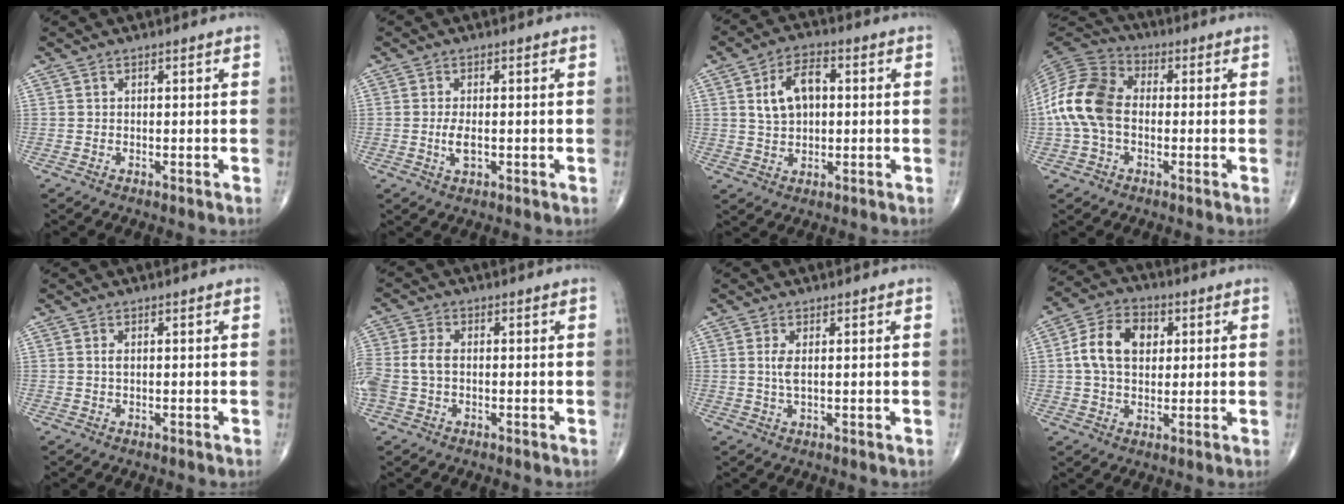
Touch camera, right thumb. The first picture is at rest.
{"total": 3.0, "force": [-0.4, 1.4, 2.6], "torque": [-0.054, -0.004, -0.007]}
{"total": 8.5, "force": [1.5, 5.2, 6.5], "torque": [-0.105, 0.011, 0.026]}
{"total": 13.4, "force": [-0.9, 9.2, 9.7], "torque": [-0.200, 0.035, -0.027]}
{"total": 0.8, "force": [0.1, 0.3, 0.7], "torque": [-0.016, -0.001, 0.001]}
{"total": 6.2, "force": [-0.6, 4.1, 4.6], "torque": [-0.122, 0.014, -0.013]}
{"total": 2.4, "force": [0.6, 0.6, 2.3], "torque": [-0.053, -0.007, 0.015]}
{"total": 10.7, "force": [1.9, 7.5, 7.5], "torque": [-0.120, 0.012, 0.028]}